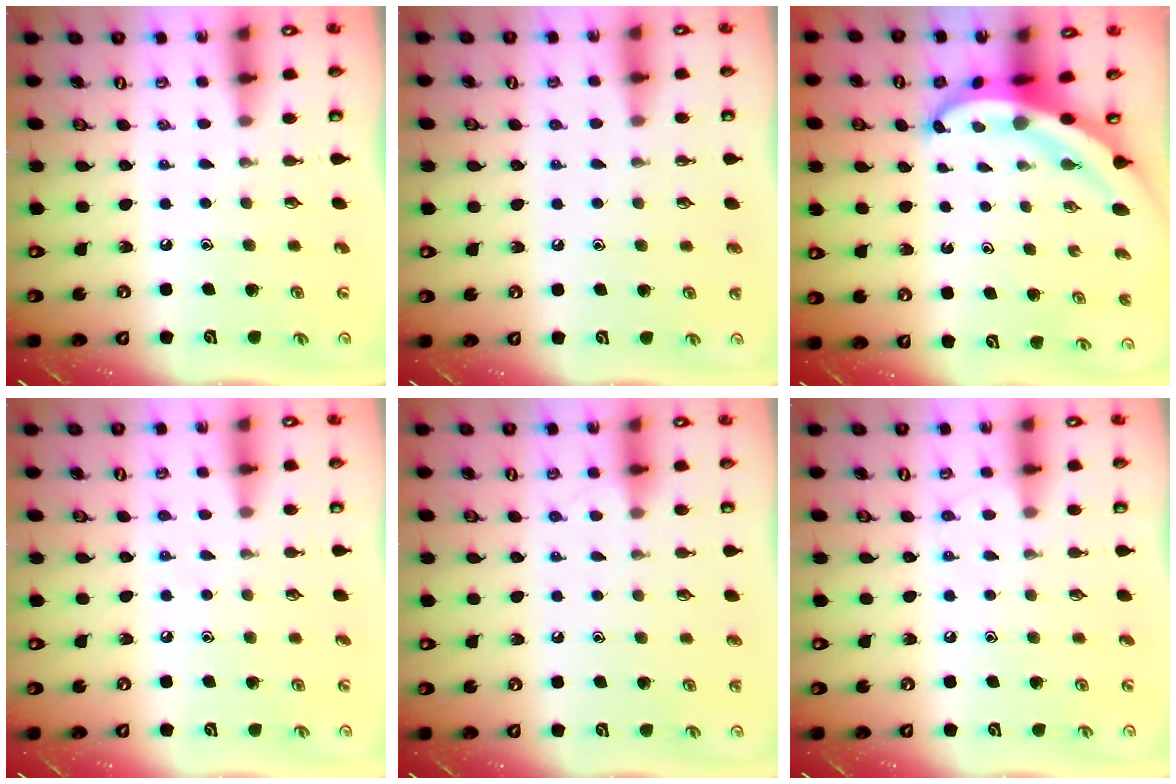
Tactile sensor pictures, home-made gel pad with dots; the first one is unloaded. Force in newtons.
{"total": 1.1, "press": 1.1, "slide": 0.3}
{"total": 6.1, "press": 6.0, "slide": 0.7}
{"total": 4.4, "press": 4.3, "slide": 0.6}
{"total": 2.6, "press": 2.5, "slide": 0.3}
{"total": 7.2, "press": 7.1, "slide": 0.8}